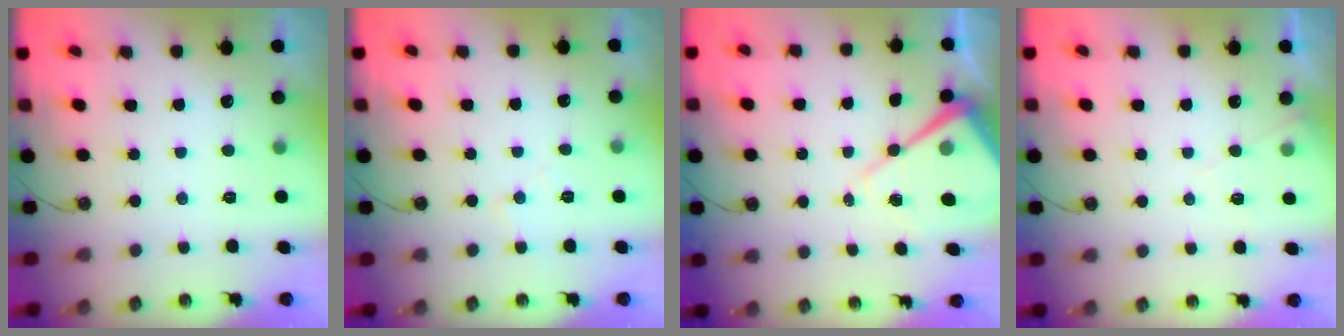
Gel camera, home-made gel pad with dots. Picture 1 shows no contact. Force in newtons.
{"total": 4.7, "press": 4.7, "slide": 0.7}
{"total": 11.9, "press": 11.8, "slide": 1.0}
{"total": 4.9, "press": 4.9, "slide": 0.7}